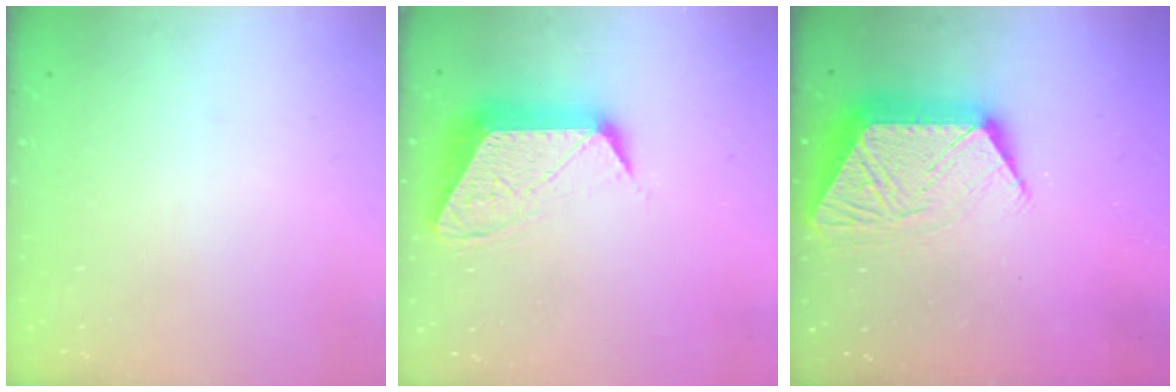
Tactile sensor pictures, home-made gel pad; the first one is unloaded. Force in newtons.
{"total": 14.0, "press": 14.0, "slide": 0.6}
{"total": 13.7, "press": 13.7, "slide": 1.1}